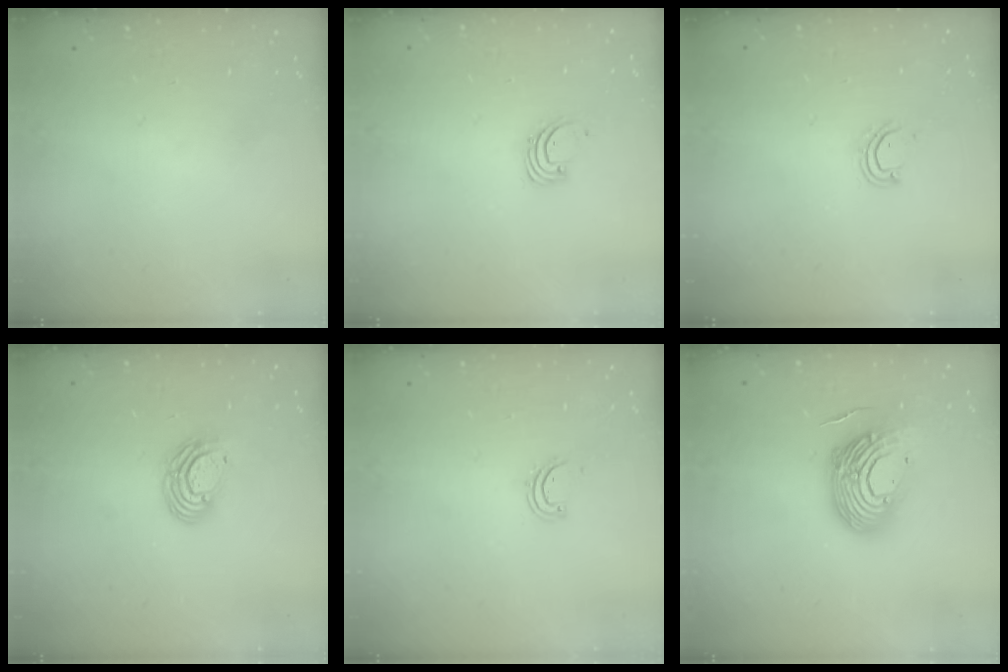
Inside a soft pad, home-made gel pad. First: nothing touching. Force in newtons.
{"total": 1.4, "press": 1.4, "slide": 0.1}
{"total": 3.5, "press": 3.4, "slide": 0.3}
{"total": 7.9, "press": 7.8, "slide": 1.2}
{"total": 2.5, "press": 2.5, "slide": 0.3}
{"total": 15.1, "press": 15.0, "slide": 1.9}